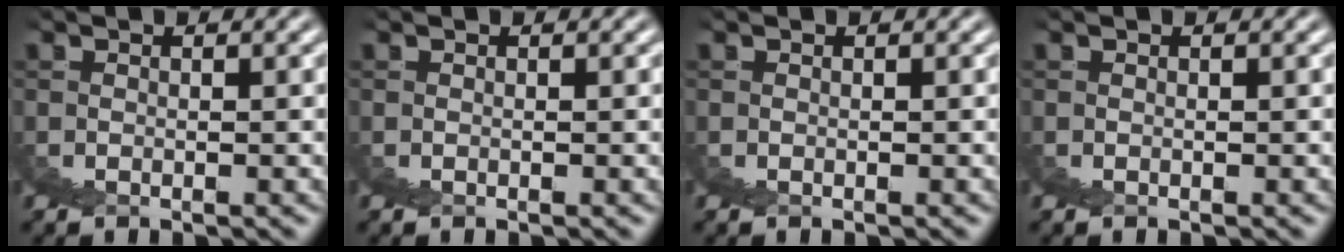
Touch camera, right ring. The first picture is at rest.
{"total": 0.0}
{"total": 0.0}
{"total": 0.0}